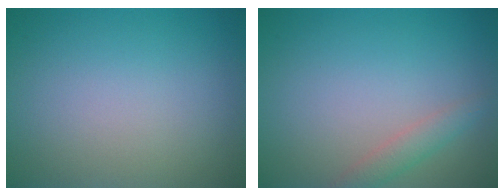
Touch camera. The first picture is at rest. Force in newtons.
{"total": 1.8, "press": 1.8, "slide": 0.1}